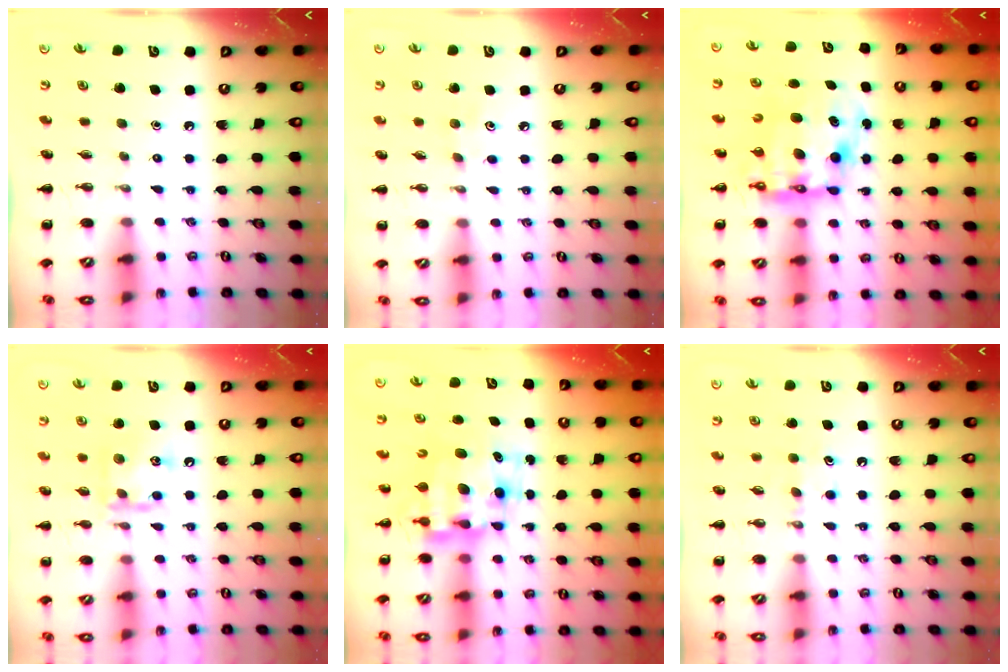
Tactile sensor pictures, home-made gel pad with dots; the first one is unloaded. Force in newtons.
{"total": 4.4, "press": 4.2, "slide": 1.1}
{"total": 12.1, "press": 11.7, "slide": 3.1}
{"total": 12.9, "press": 12.8, "slide": 1.4}
{"total": 10.1, "press": 9.8, "slide": 2.6}
{"total": 5.7, "press": 5.5, "slide": 1.5}